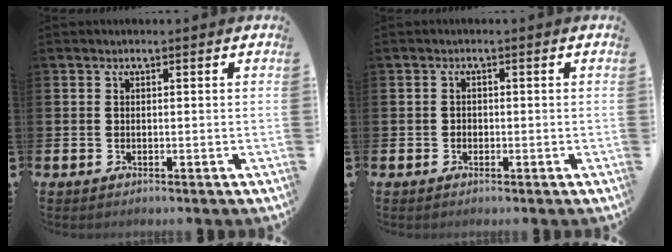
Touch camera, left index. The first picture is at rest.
{"total": 0.9, "force": [-0.4, 0.8, 0.2], "torque": [-0.002, 0.003, -0.010]}